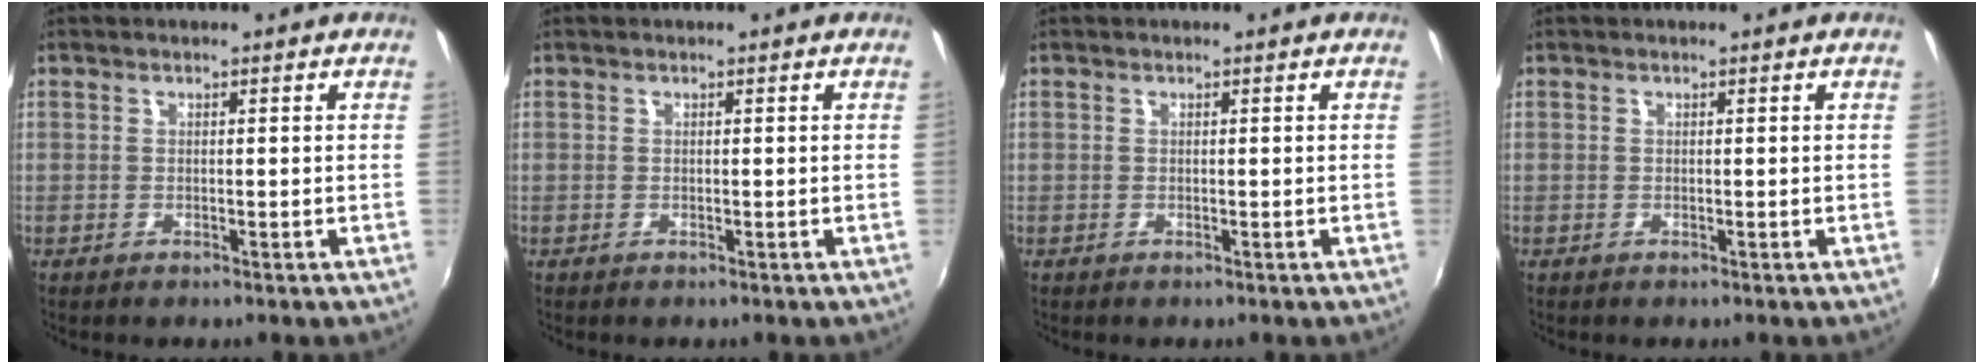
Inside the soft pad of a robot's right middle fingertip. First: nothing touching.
{"total": 0.0}
{"total": 0.0}
{"total": 0.0}